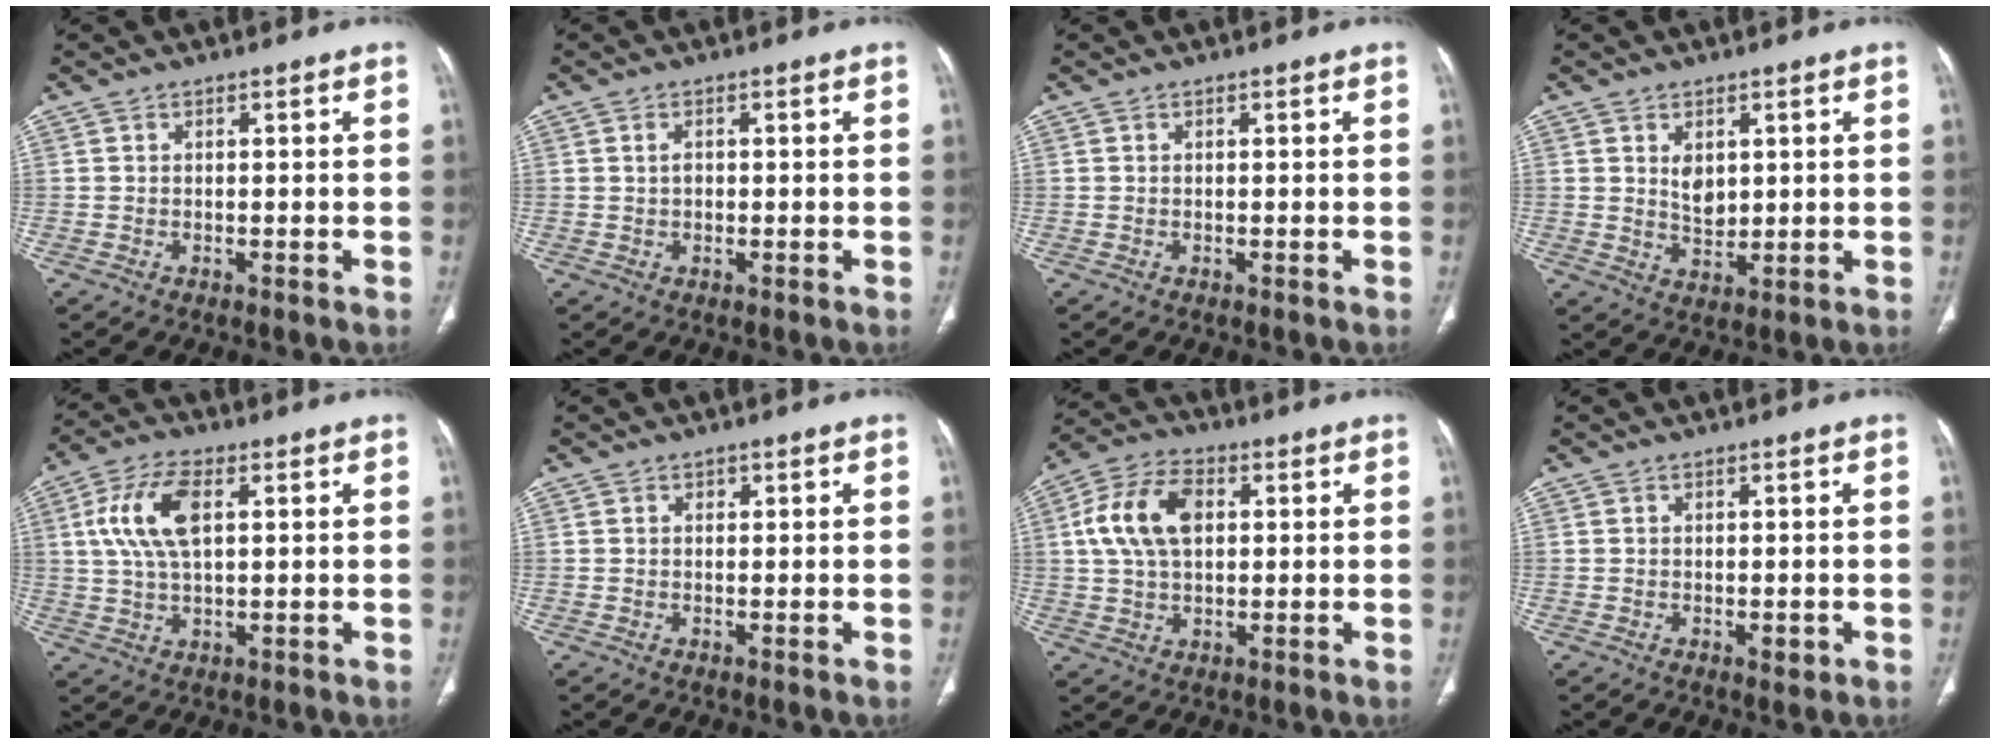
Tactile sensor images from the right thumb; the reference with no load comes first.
{"total": 1.5, "force": [0.2, 1.0, 1.0], "torque": [-0.018, 0.003, 0.006]}
{"total": 0.0}
{"total": 4.5, "force": [1.4, 3.0, 3.1], "torque": [-0.038, -0.015, 0.033]}
{"total": 10.7, "force": [2.7, 5.2, 9.0], "torque": [-0.186, 0.008, 0.050]}
{"total": 0.7, "force": [0.3, 0.6, 0.2], "torque": [0.002, 0.001, 0.003]}
{"total": 11.9, "force": [2.3, 7.4, 9.1], "torque": [-0.172, 0.016, 0.038]}
{"total": 1.6, "force": [-0.4, 0.9, 1.2], "torque": [-0.014, -0.002, -0.003]}